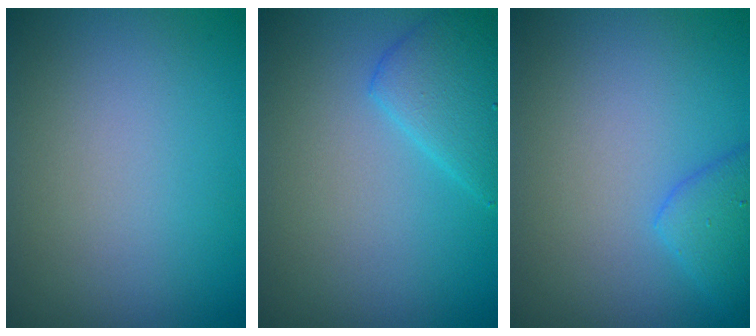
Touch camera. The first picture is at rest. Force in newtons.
{"total": 3.7, "press": 3.7, "slide": 0.2}
{"total": 2.5, "press": 2.4, "slide": 0.3}